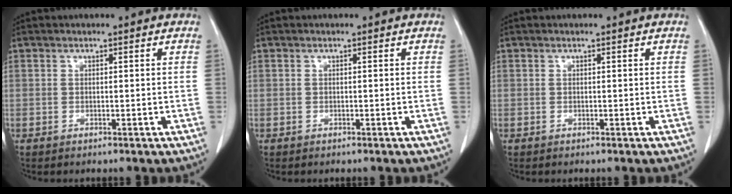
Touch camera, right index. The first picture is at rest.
{"total": 0.0}
{"total": 0.0}